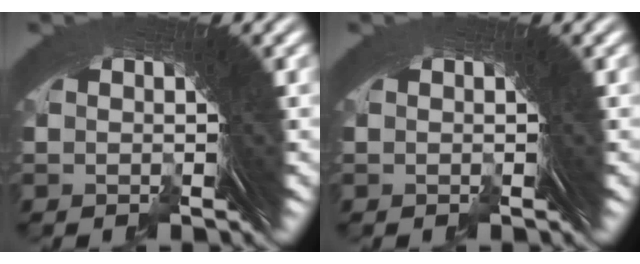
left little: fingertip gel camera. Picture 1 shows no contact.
{"total": 0.0}